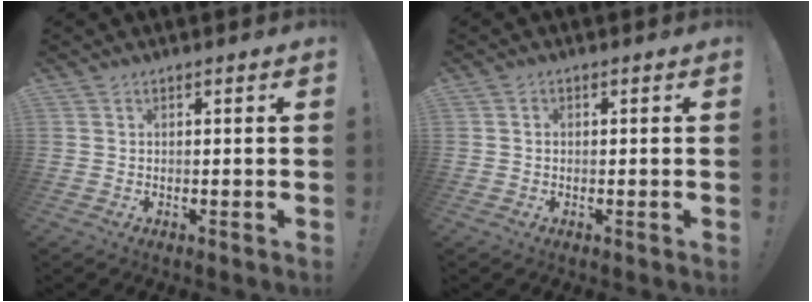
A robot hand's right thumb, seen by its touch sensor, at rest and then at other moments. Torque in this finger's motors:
{"motor_torque": [-0.13, 0.00, -0.14, -0.11, 0.03]}